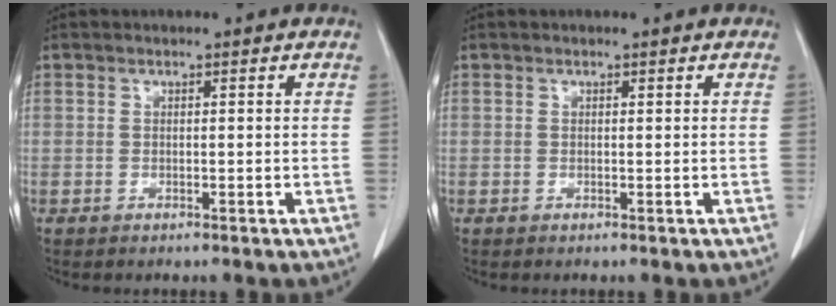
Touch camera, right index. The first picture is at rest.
{"total": 0.0}